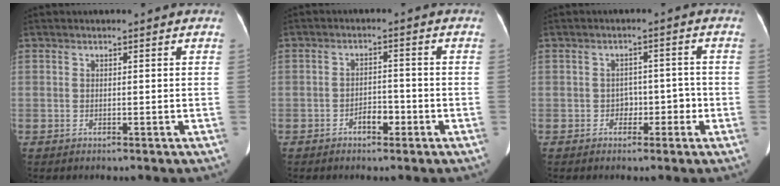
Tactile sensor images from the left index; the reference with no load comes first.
{"total": 2.9, "force": [-1.8, 1.3, 1.7], "torque": [-0.027, 0.004, -0.029]}
{"total": 3.0, "force": [-1.4, 2.1, 1.6], "torque": [-0.014, 0.014, -0.017]}